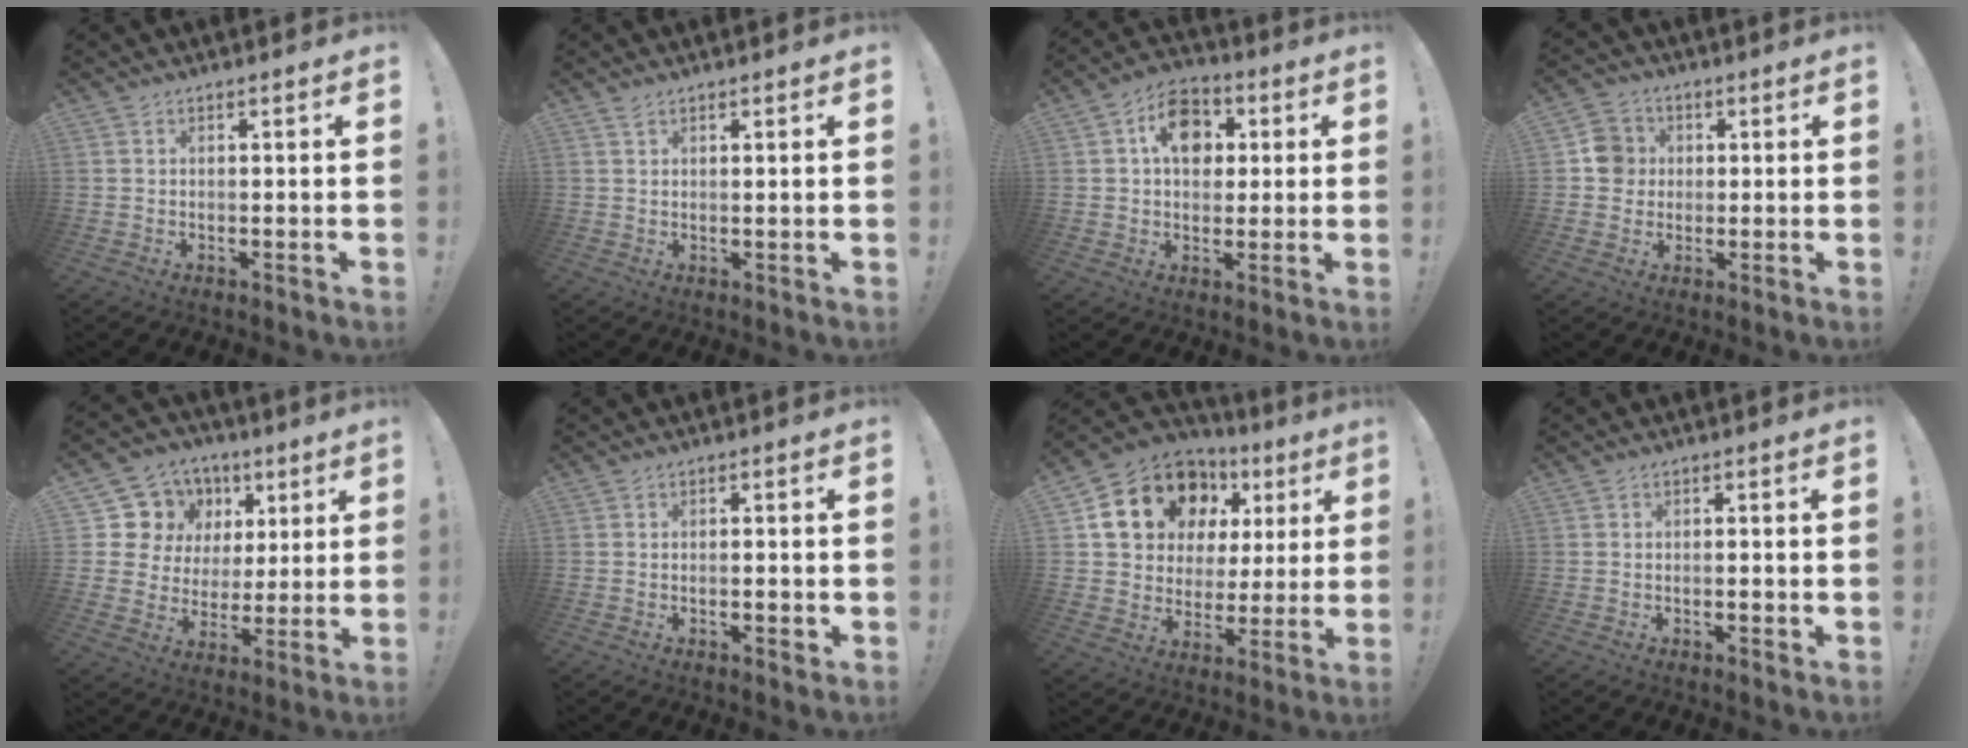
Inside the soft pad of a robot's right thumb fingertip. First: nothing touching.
{"total": 1.2, "force": [0.9, 0.0, 0.7], "torque": [-0.013, -0.001, 0.016]}
{"total": 11.8, "force": [2.9, 9.0, 7.1], "torque": [-0.098, 0.004, 0.054]}
{"total": 8.1, "force": [1.0, 7.7, 2.4], "torque": [-0.030, 0.006, 0.022]}
{"total": 12.4, "force": [4.9, 10.9, 3.3], "torque": [-0.055, -0.026, 0.112]}
{"total": 2.4, "force": [-1.2, 0.7, 1.9], "torque": [-0.027, 0.005, -0.020]}
{"total": 18.1, "force": [9.3, 12.8, 8.8], "torque": [-0.146, -0.044, 0.193]}
{"total": 1.7, "force": [-0.9, 0.3, 1.4], "torque": [-0.021, 0.002, -0.016]}